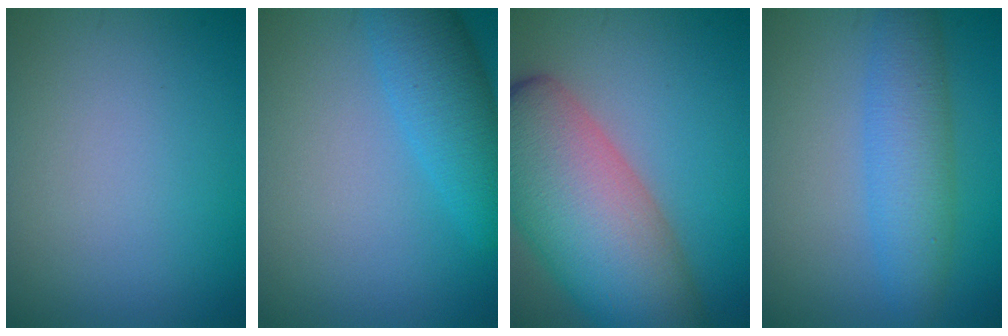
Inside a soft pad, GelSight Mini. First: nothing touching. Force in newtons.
{"total": 5.1, "press": 5.1, "slide": 0.2}
{"total": 12.8, "press": 12.8, "slide": 0.5}
{"total": 4.4, "press": 4.4, "slide": 0.1}